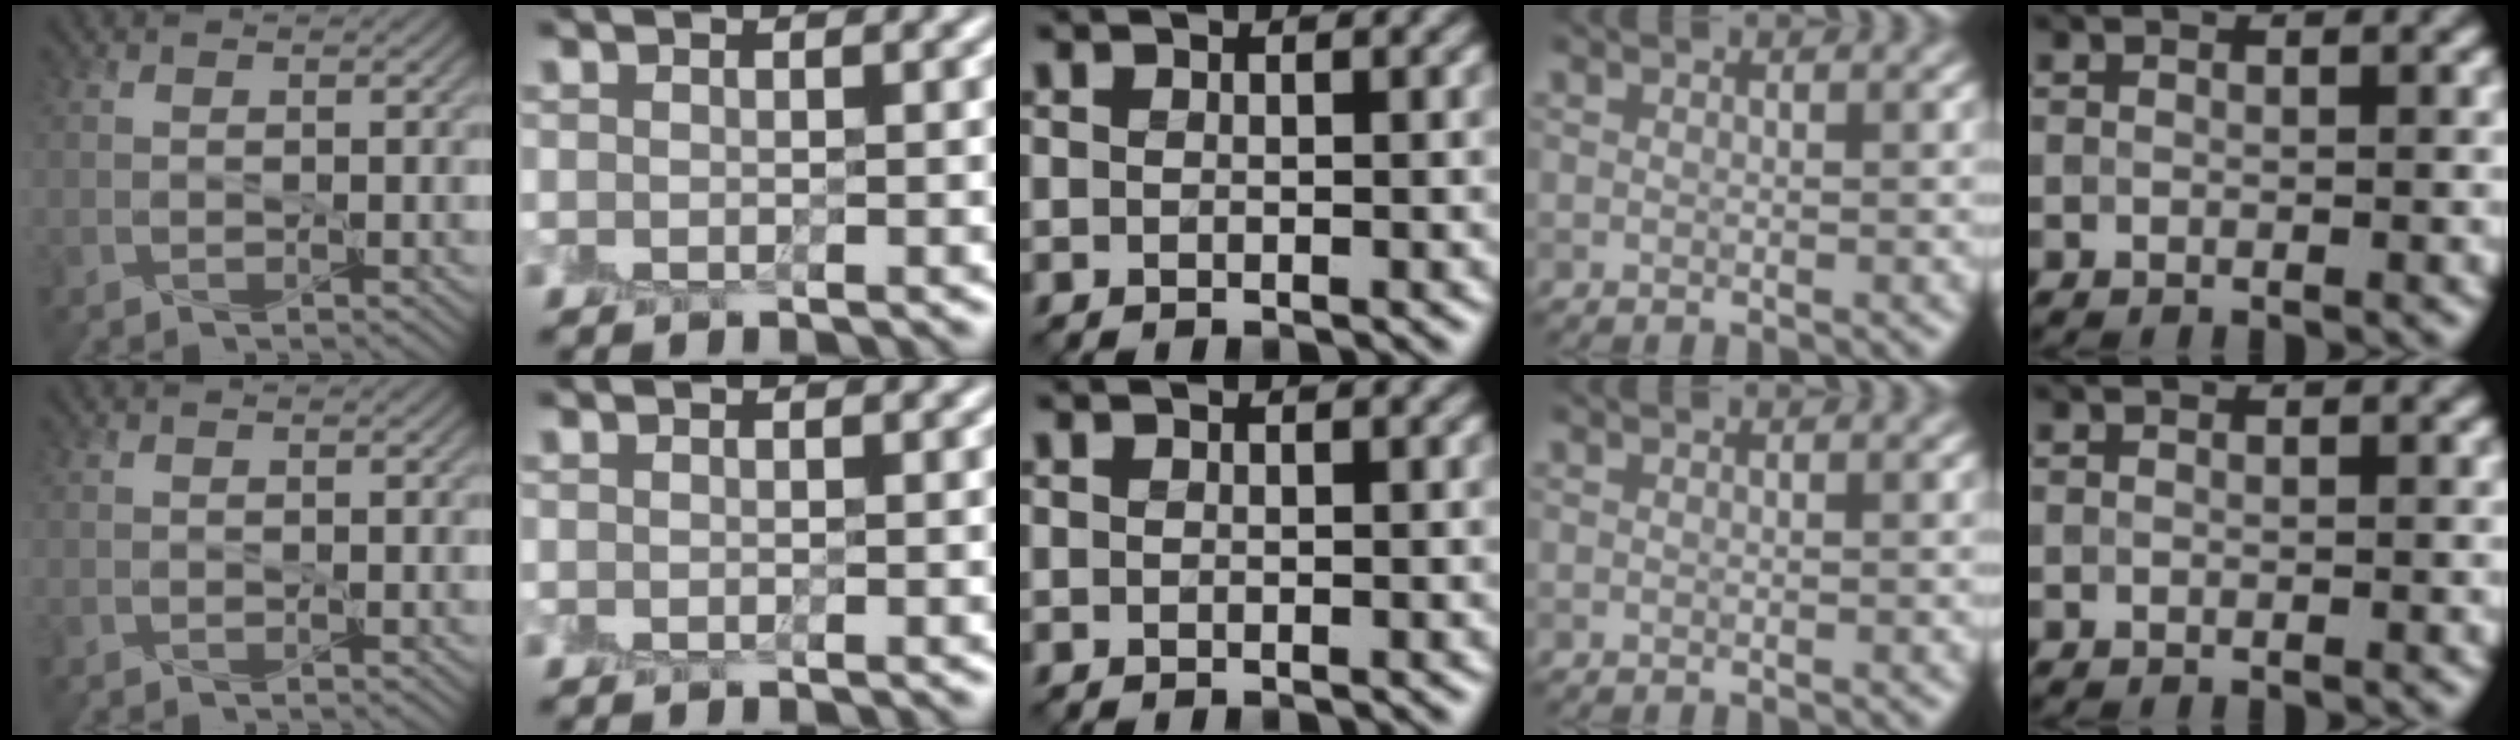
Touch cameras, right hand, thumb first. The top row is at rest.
{}